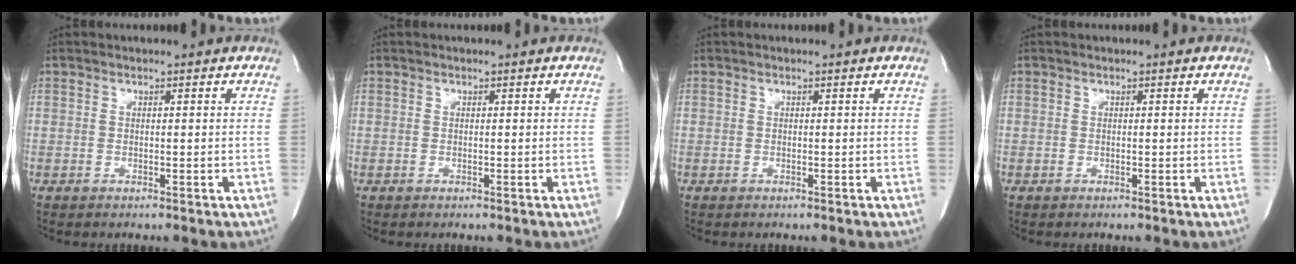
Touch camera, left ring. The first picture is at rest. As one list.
[{"total": 0.0}, {"total": 0.0}, {"total": 0.0}]